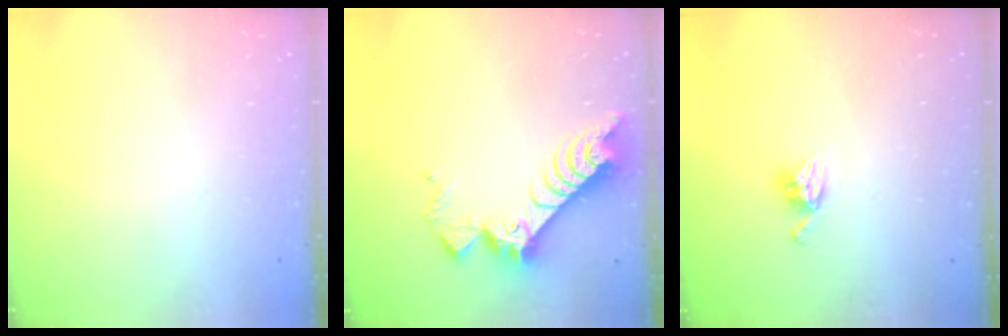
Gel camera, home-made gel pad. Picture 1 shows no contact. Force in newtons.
{"total": 9.8, "press": 9.7, "slide": 0.9}
{"total": 6.0, "press": 6.0, "slide": 0.4}